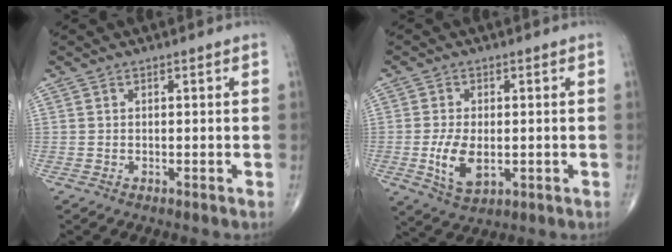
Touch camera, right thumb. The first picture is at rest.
{"total": 7.4, "force": [-1.1, 4.0, 6.1], "torque": [-0.116, -0.009, -0.014]}